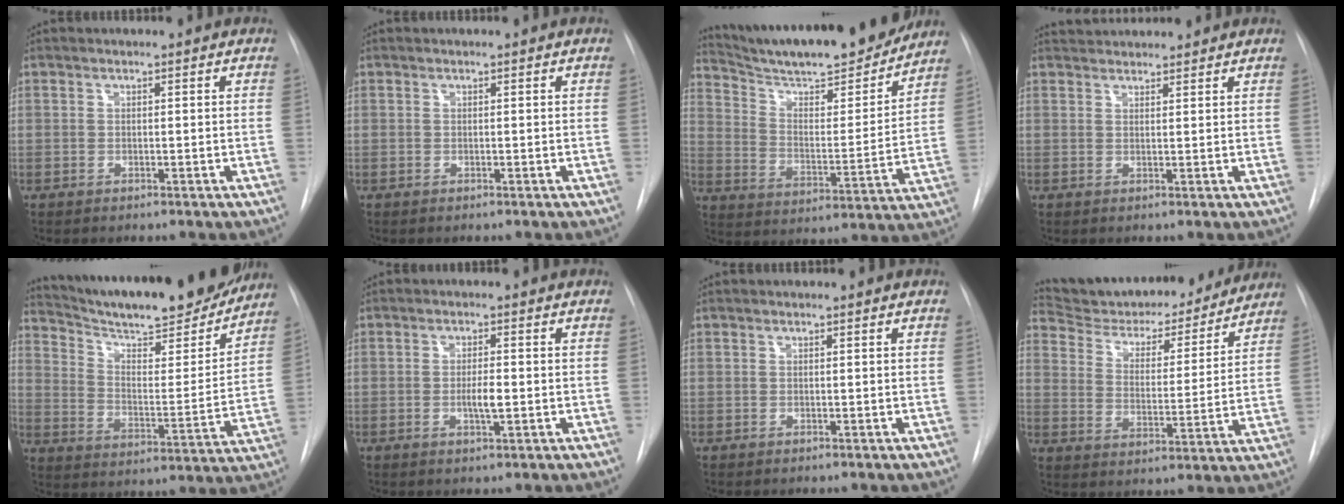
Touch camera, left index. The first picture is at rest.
{"total": 0.0}
{"total": 21.5, "force": [19.4, 2.5, 9.0], "torque": [-0.151, -0.028, 0.288]}
{"total": 4.2, "force": [4.1, 0.8, 0.6], "torque": [-0.009, 0.031, 0.059]}
{"total": 23.6, "force": [21.1, 3.2, 10.2], "torque": [-0.168, -0.038, 0.300]}
{"total": 3.1, "force": [-1.4, 0.4, 2.7], "torque": [-0.049, -0.008, -0.020]}
{"total": 0.0}
{"total": 20.1, "force": [18.6, 4.9, 6.0], "torque": [-0.088, -0.011, 0.264]}